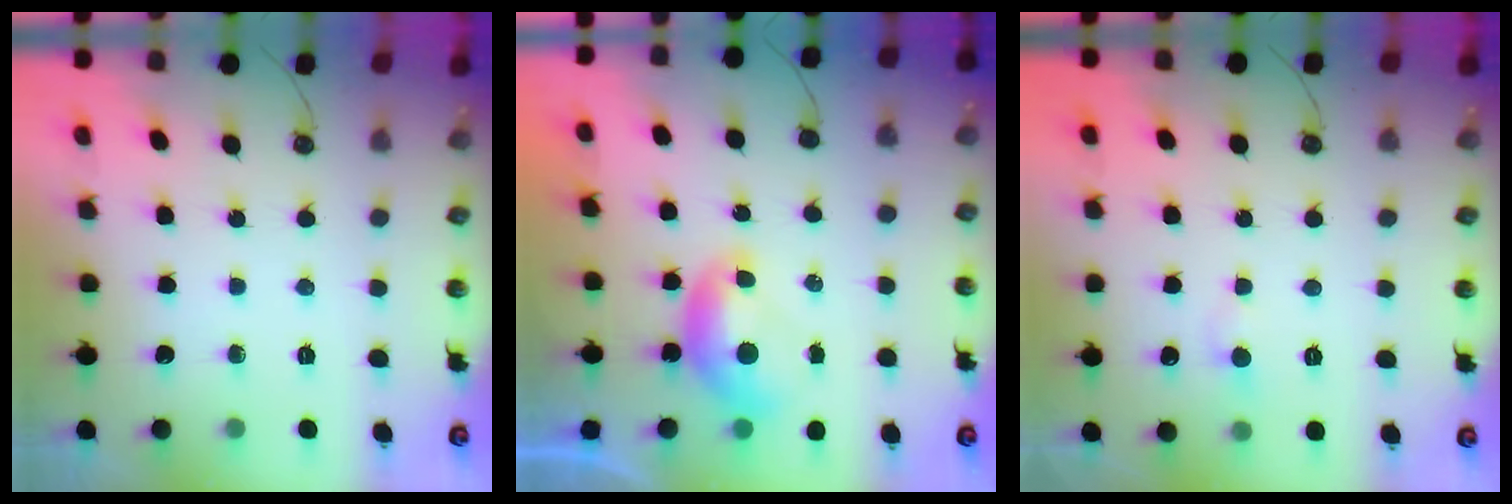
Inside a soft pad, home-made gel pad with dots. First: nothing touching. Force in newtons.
{"total": 0.0}
{"total": 1.4, "press": 1.2, "slide": 0.7}